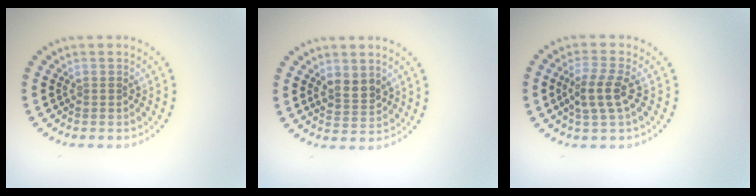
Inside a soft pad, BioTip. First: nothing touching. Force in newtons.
{"total": 2.4, "press": 2.3, "slide": 0.9}
{"total": 2.8, "press": 2.6, "slide": 1.2}